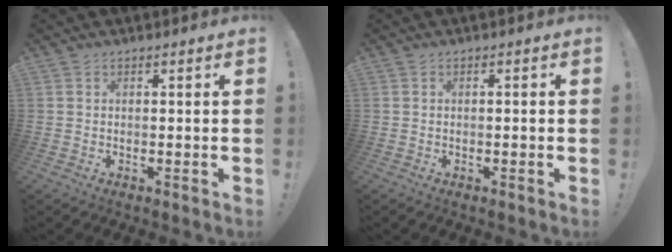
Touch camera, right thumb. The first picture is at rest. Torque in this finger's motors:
{"motor_torque": [-0.16, -0.45, -0.08, 0.46, 0.05]}